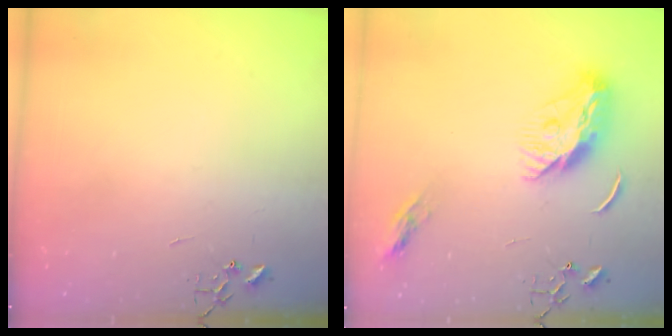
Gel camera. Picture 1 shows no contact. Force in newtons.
{"total": 12.0, "press": 12.0, "slide": 0.3}